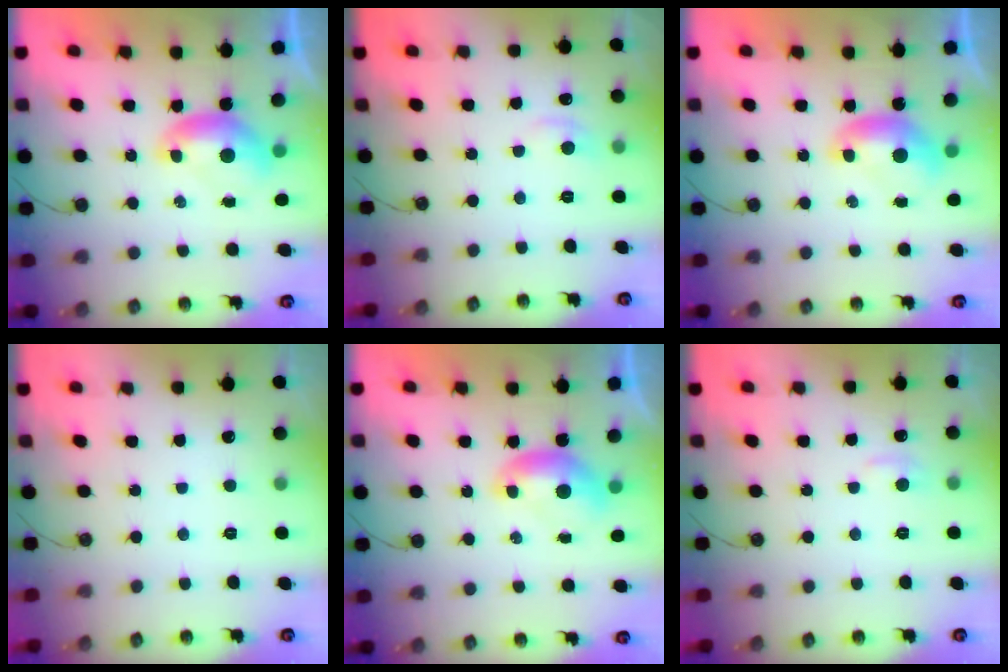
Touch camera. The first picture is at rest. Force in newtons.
{"total": 1.2, "press": 0.9, "slide": 0.8}
{"total": 0.0}
{"total": 2.7, "press": 2.7, "slide": 0.3}
{"total": 0.0}
{"total": 0.9, "press": 0.7, "slide": 0.6}